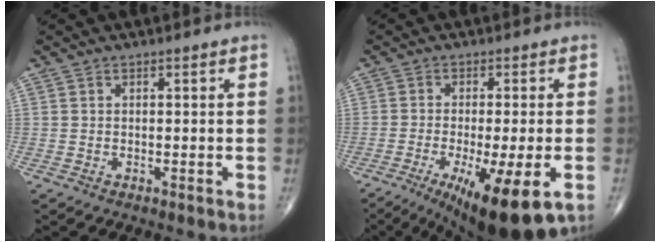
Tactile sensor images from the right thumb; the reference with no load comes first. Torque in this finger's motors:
{"motor_torque": [0.48, 0.78, 0.44, 0.02, 0.10]}